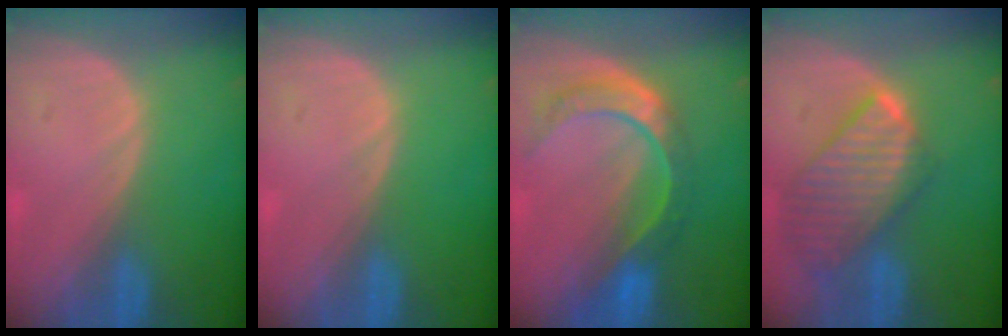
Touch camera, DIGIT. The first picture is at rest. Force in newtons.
{"total": 0.0}
{"total": 8.8, "press": 7.4, "slide": 4.7}
{"total": 9.7, "press": 8.4, "slide": 4.9}